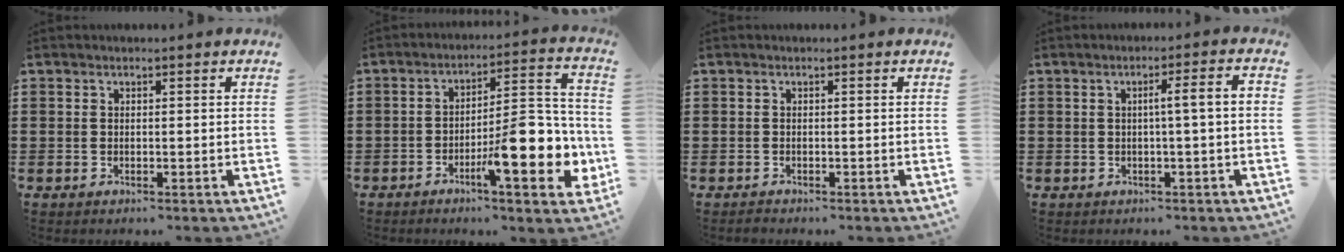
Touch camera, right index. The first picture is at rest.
{"total": 12.5, "force": [-5.0, 3.6, 10.8], "torque": [-0.155, -0.003, -0.089]}
{"total": 0.7, "force": [-0.7, -0.2, -0.1], "torque": [0.003, -0.001, -0.014]}
{"total": 3.6, "force": [-0.3, -0.6, 3.5], "torque": [-0.061, -0.006, -0.010]}